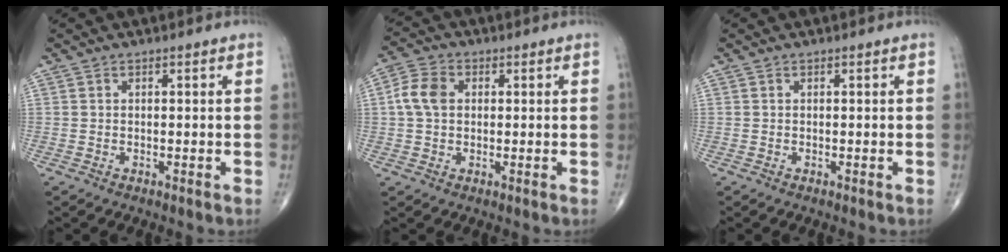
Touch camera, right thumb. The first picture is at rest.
{"total": 6.0, "force": [0.8, 4.4, 4.0], "torque": [-0.080, 0.012, 0.009]}
{"total": 0.0}